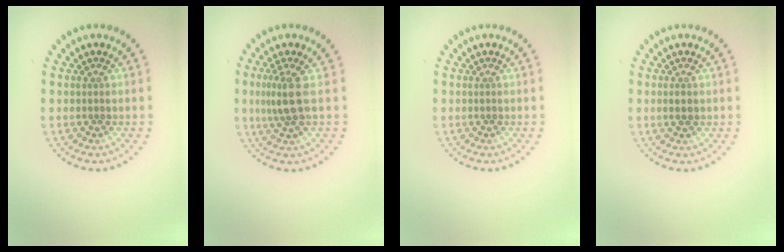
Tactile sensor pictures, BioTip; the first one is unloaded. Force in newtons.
{"total": 2.7, "press": 2.1, "slide": 1.7}
{"total": 0.0}
{"total": 1.2, "press": 1.2, "slide": 0.2}